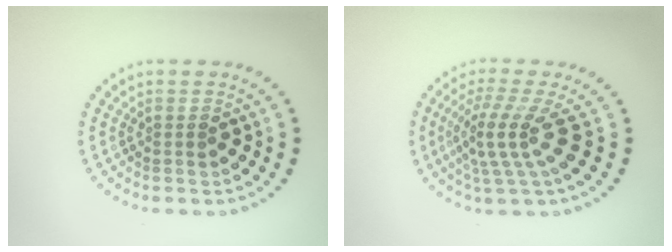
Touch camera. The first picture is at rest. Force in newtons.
{"total": 3.8, "press": 2.7, "slide": 2.7}